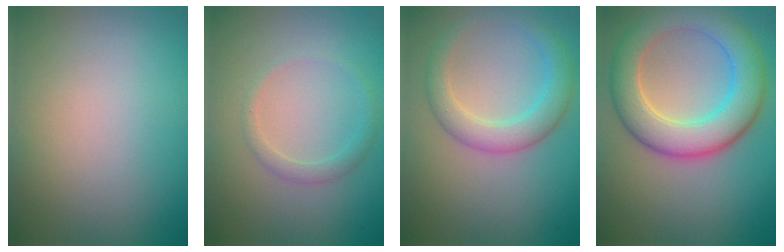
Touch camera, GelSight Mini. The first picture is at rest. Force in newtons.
{"total": 1.5, "press": 1.4, "slide": 0.0}
{"total": 3.6, "press": 3.6, "slide": 0.1}
{"total": 7.3, "press": 7.3, "slide": 0.4}